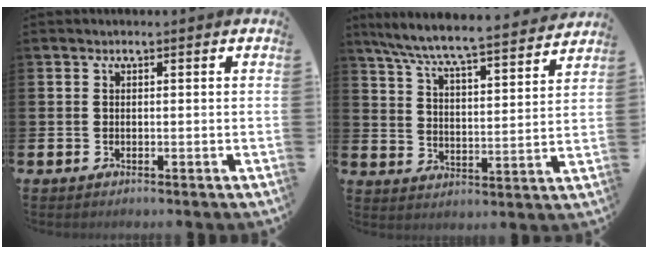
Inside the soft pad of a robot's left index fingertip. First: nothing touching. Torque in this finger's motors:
{"motor_torque": [1.04, -1.10, 0.70, 0.21]}